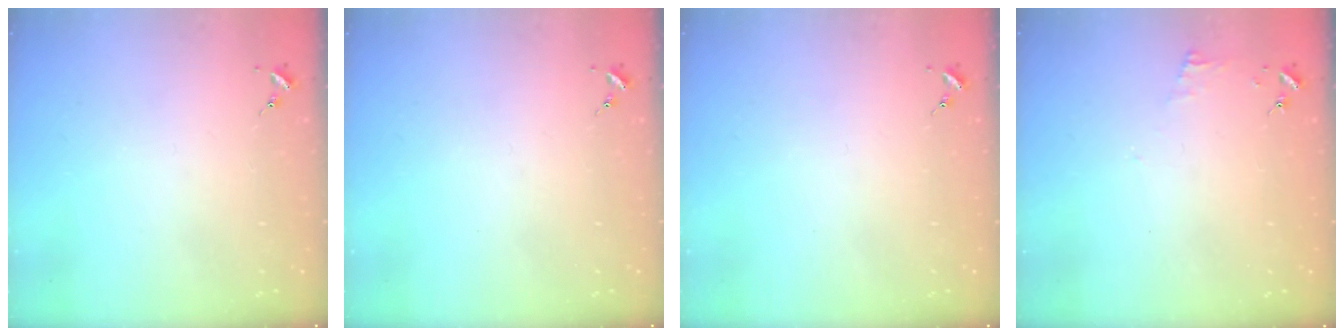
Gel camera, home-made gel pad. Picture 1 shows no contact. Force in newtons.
{"total": 0.0}
{"total": 0.0}
{"total": 3.9, "press": 3.8, "slide": 0.4}